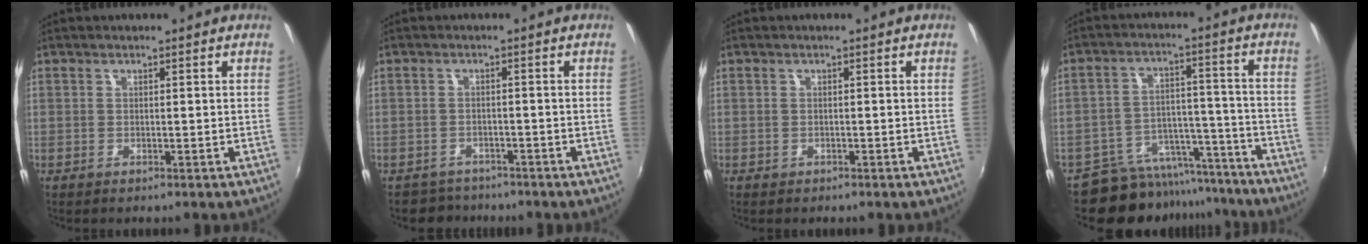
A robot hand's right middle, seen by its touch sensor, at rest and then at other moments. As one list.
[{"total": 4.0, "force": [-3.4, 2.1, -0.3], "torque": [-0.010, 0.004, -0.059]}, {"total": 0.8, "force": [-0.5, 0.6, 0.1], "torque": [-0.005, -0.002, -0.005]}, {"total": 16.3, "force": [-14.5, 6.8, 3.0], "torque": [-0.065, 0.040, -0.194]}]